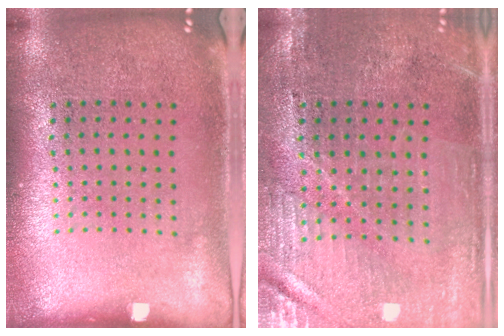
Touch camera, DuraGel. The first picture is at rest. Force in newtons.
{"total": 1.1, "press": 1.1, "slide": 0.2}